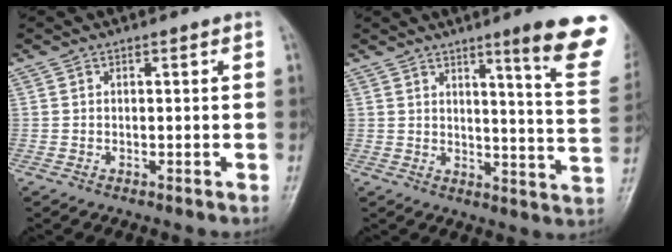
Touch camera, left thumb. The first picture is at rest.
{"total": 14.6, "force": [9.0, 0.9, 11.5], "torque": [-0.126, -0.055, 0.108]}